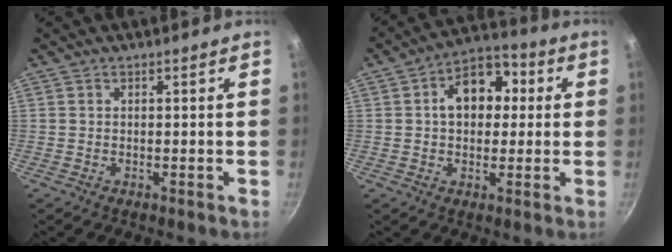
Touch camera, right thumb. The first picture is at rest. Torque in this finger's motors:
{"motor_torque": [0.23, 2.44, 1.05, 0.17, 0.05]}